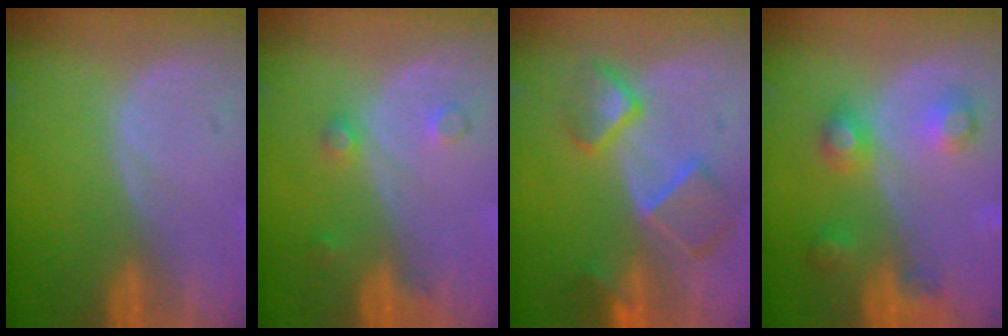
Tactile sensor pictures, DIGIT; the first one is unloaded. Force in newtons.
{"total": 2.3, "press": 2.3, "slide": 0.2}
{"total": 7.1, "press": 6.9, "slide": 1.9}
{"total": 5.6, "press": 5.6, "slide": 0.3}